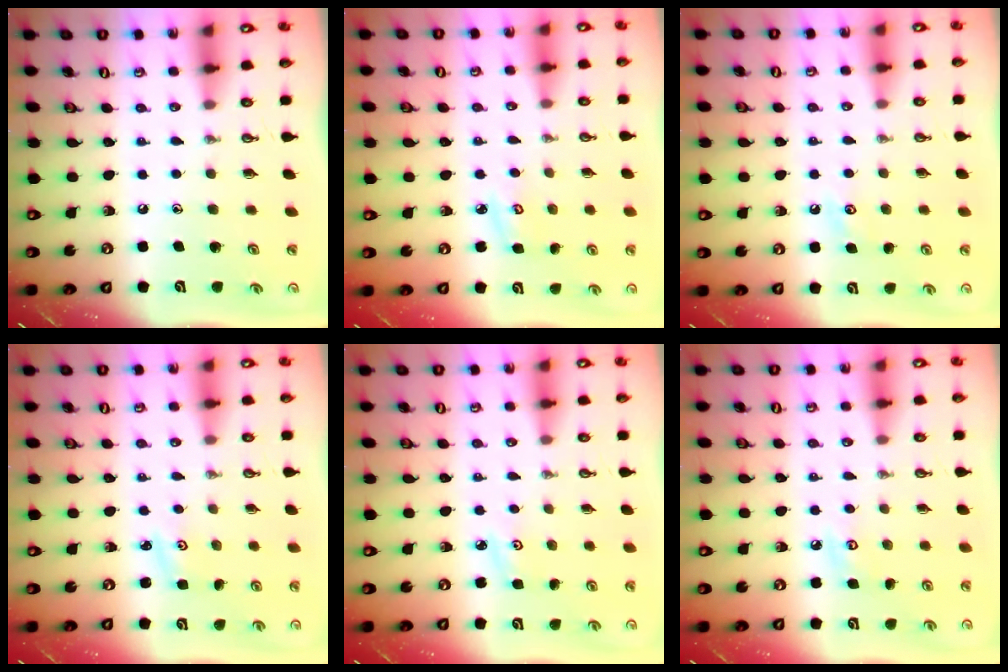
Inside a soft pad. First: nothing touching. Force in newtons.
{"total": 4.2, "press": 4.2, "slide": 0.5}
{"total": 3.5, "press": 3.5, "slide": 0.4}
{"total": 2.0, "press": 2.0, "slide": 0.3}
{"total": 3.0, "press": 2.9, "slide": 0.4}
{"total": 5.5, "press": 5.5, "slide": 0.6}